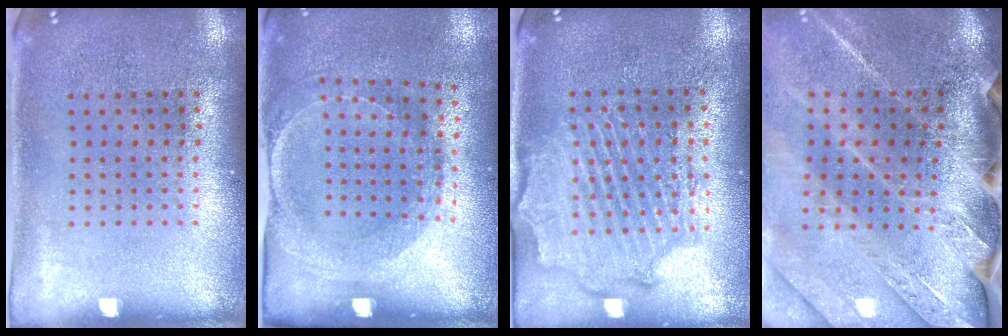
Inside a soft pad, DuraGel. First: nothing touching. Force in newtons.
{"total": 1.6, "press": 1.5, "slide": 0.6}
{"total": 2.2, "press": 2.1, "slide": 0.5}
{"total": 3.8, "press": 3.2, "slide": 2.1}